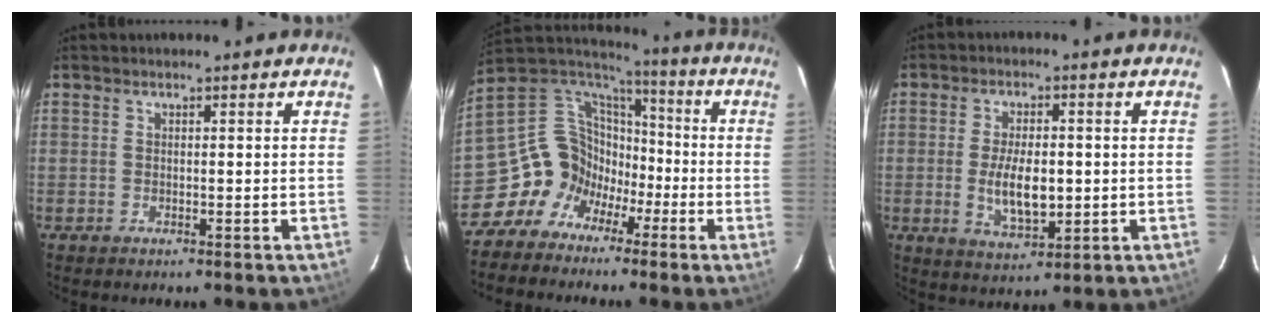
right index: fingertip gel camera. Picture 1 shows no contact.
{"total": 13.0, "force": [-6.8, 10.5, 3.5], "torque": [-0.081, 0.046, -0.132]}
{"total": 8.6, "force": [-0.8, 4.0, 7.6], "torque": [-0.144, -0.009, -0.008]}